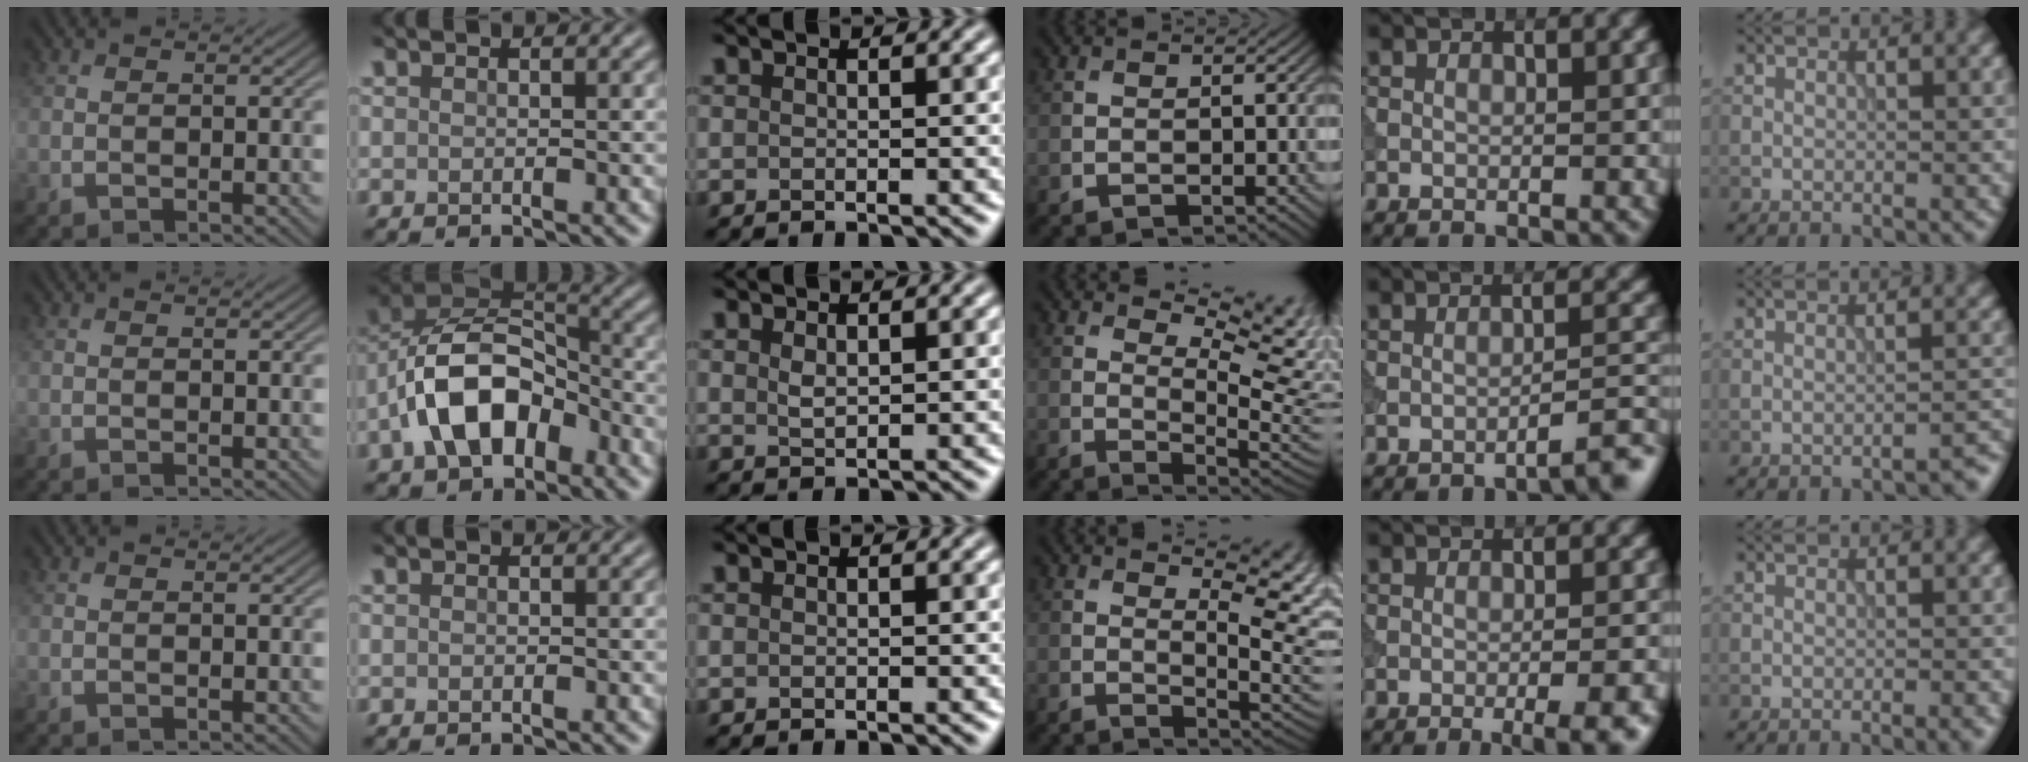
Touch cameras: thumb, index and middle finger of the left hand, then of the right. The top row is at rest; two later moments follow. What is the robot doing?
{"motion": "dispense", "object": "syringe"}